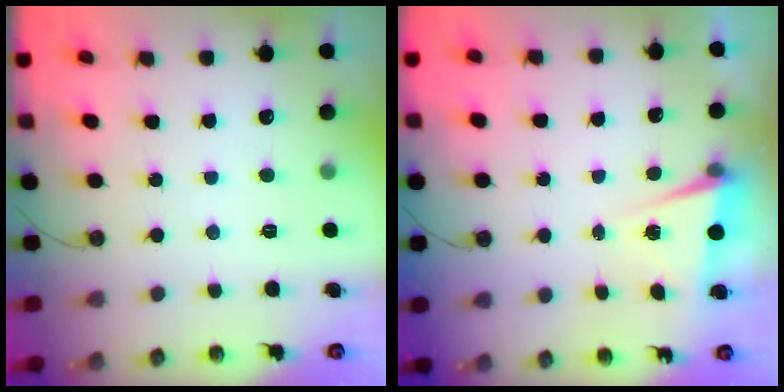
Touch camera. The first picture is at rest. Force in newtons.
{"total": 2.0, "press": 1.7, "slide": 1.0}